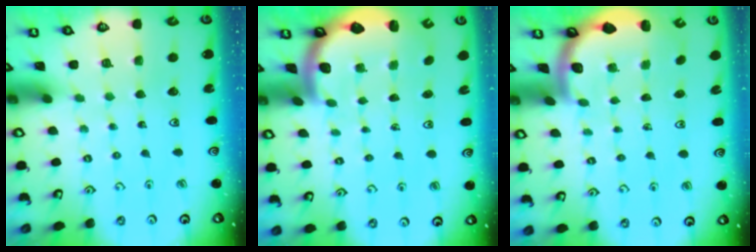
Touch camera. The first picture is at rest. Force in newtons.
{"total": 2.3, "press": 2.3, "slide": 0.4}
{"total": 1.7, "press": 1.7, "slide": 0.1}